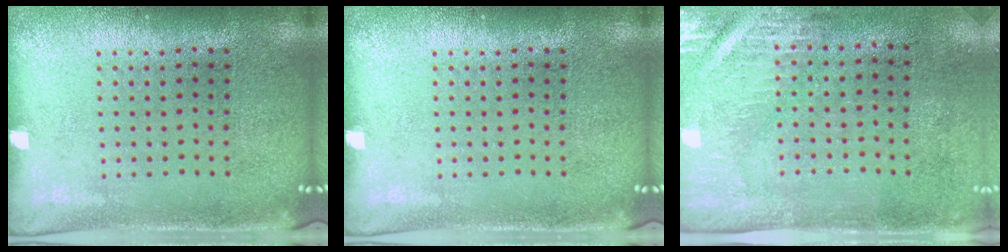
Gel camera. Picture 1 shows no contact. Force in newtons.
{"total": 0.0}
{"total": 2.9, "press": 2.5, "slide": 1.5}